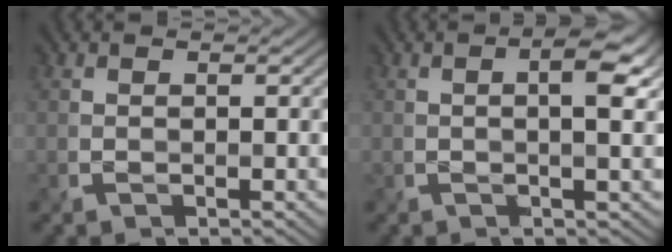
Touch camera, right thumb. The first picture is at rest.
{"total": 4.1, "force": [0.4, 1.0, 4.0], "torque": [-0.064, 0.004, 0.002]}